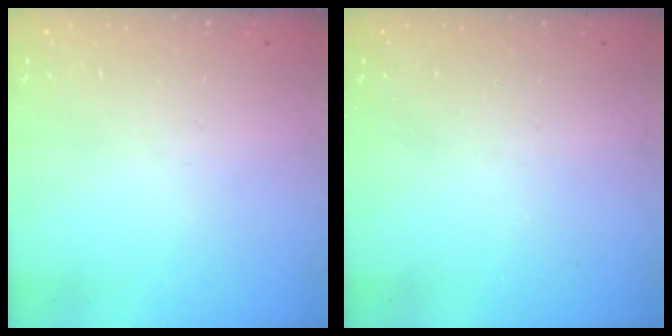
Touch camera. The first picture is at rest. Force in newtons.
{"total": 0.0}